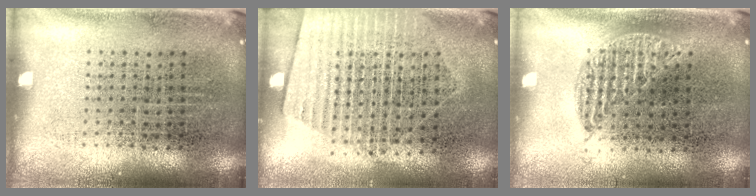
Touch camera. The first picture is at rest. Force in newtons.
{"total": 1.6, "press": 1.4, "slide": 0.8}
{"total": 0.9, "press": 0.8, "slide": 0.4}